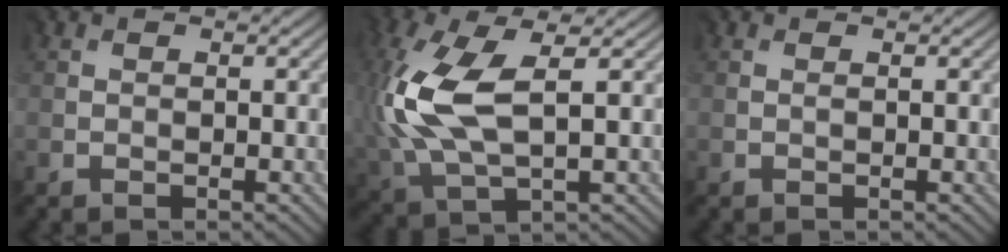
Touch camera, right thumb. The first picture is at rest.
{"total": 9.9, "force": [2.3, 4.7, 8.4], "torque": [-0.220, 0.012, 0.046]}
{"total": 0.0}